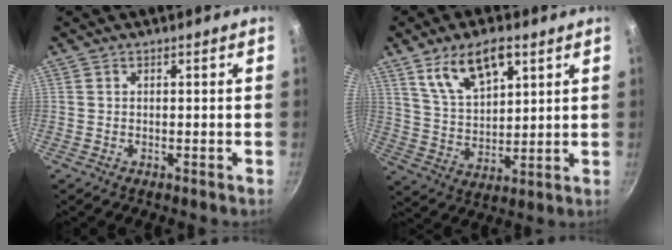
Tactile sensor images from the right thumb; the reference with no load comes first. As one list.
[{"total": 12.3, "force": [6.7, 6.0, 8.4], "torque": [-0.122, -0.023, 0.131]}]